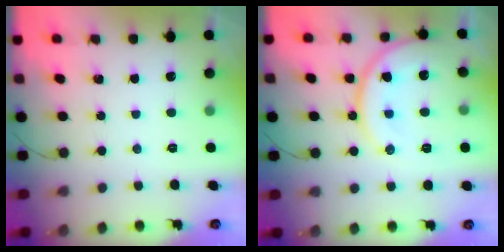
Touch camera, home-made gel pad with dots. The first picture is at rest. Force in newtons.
{"total": 14.2, "press": 14.1, "slide": 0.6}